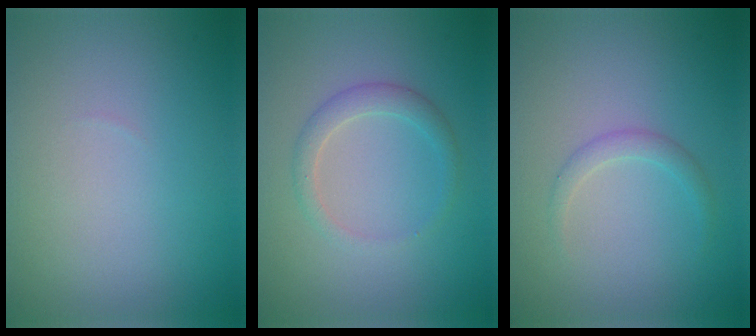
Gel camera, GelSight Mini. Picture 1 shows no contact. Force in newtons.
{"total": 1.9, "press": 1.9, "slide": 0.0}
{"total": 1.2, "press": 1.2, "slide": 0.0}